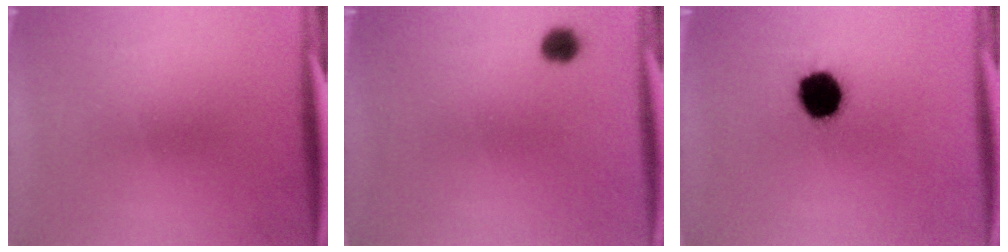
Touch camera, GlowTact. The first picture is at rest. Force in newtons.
{"total": 2.6}
{"total": 11.7}